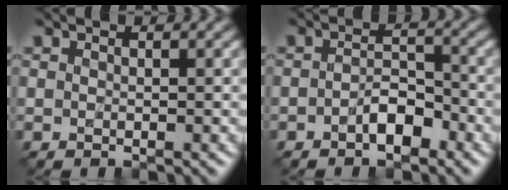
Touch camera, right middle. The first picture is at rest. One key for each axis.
{"total": 2.4, "fx": -1.3, "fy": 1.2, "fz": 1.7, "tx": -0.026, "ty": 0.009, "tz": -0.026}